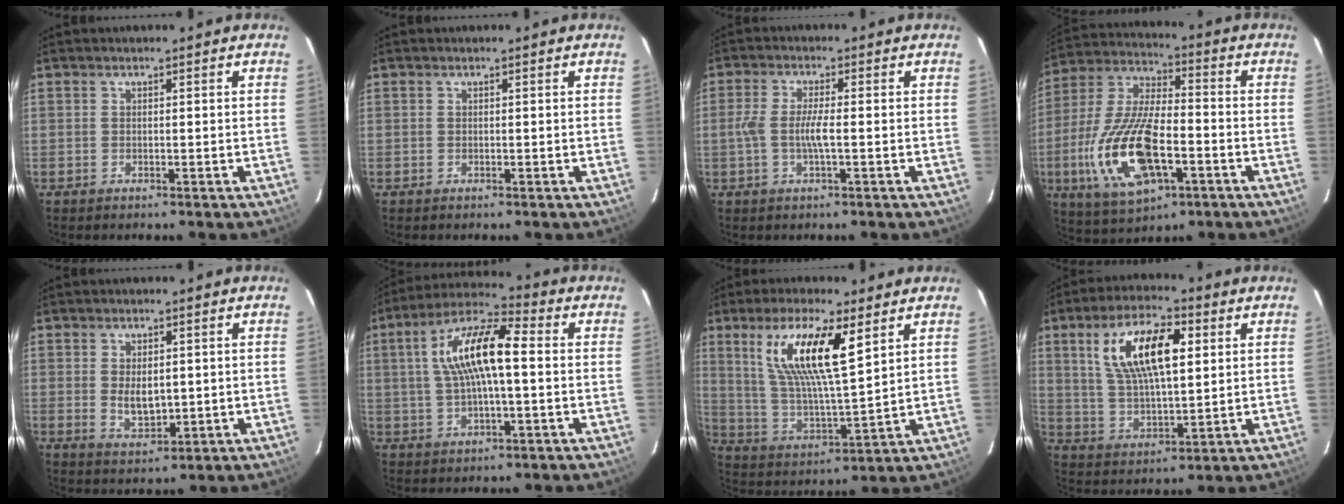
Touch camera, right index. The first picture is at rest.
{"total": 0.0}
{"total": 4.9, "force": [-1.0, 0.6, 4.8], "torque": [-0.097, 0.000, -0.020]}
{"total": 19.5, "force": [-6.0, 8.5, 16.5], "torque": [-0.361, -0.015, -0.105]}
{"total": 5.4, "force": [0.2, 3.2, 4.4], "torque": [-0.074, -0.009, 0.013]}
{"total": 13.5, "force": [1.5, 4.2, 12.8], "torque": [-0.239, 0.023, 0.022]}
{"total": 15.4, "force": [7.3, 3.3, 13.1], "torque": [-0.250, 0.001, 0.146]}
{"total": 15.1, "force": [4.8, 6.1, 13.0], "torque": [-0.241, 0.017, 0.095]}